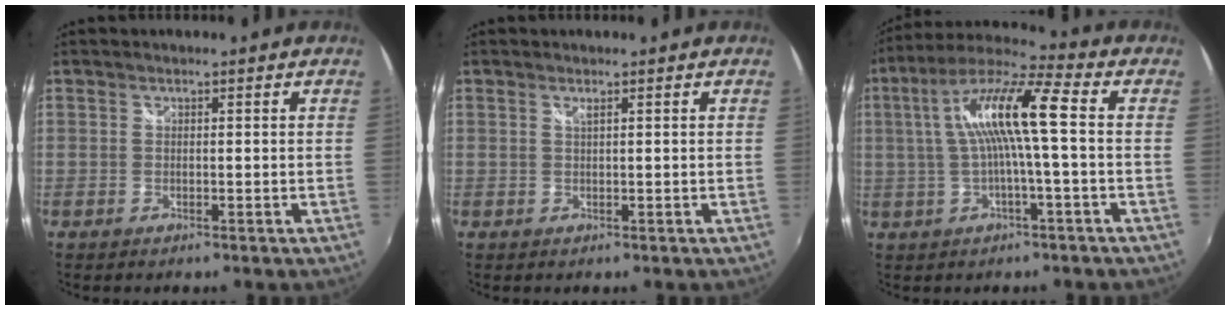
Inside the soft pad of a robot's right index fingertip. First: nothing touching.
{"total": 0.7, "force": [0.4, -0.2, 0.5], "torque": [-0.009, 0.000, 0.006]}
{"total": 12.6, "force": [0.9, 1.0, 12.6], "torque": [-0.244, 0.022, 0.015]}